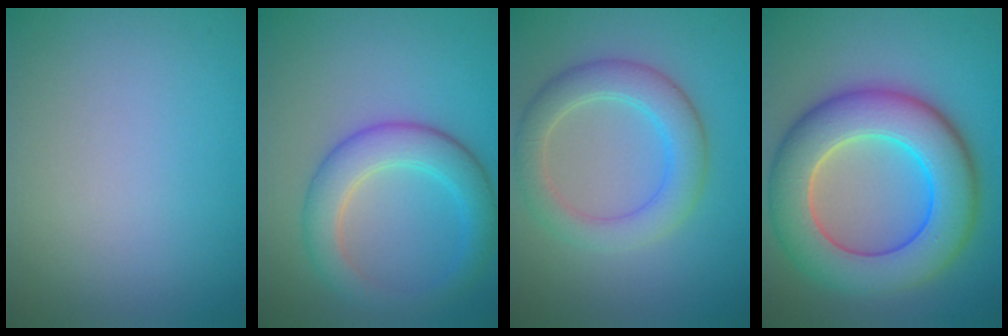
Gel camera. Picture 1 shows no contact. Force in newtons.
{"total": 4.9, "press": 4.9, "slide": 0.3}
{"total": 4.7, "press": 4.7, "slide": 0.1}
{"total": 10.6, "press": 10.6, "slide": 0.5}